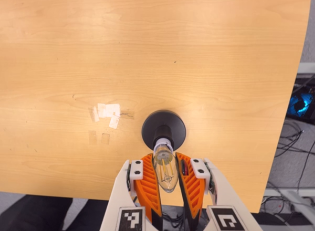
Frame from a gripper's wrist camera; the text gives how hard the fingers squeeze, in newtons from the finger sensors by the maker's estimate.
{"total": 19.3, "left": 20.8, "right": 17.8}